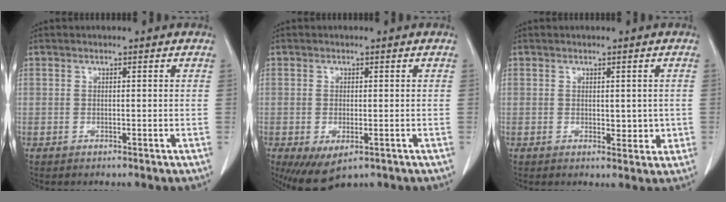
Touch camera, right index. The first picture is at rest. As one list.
[{"total": 6.0, "force": [-3.0, 2.6, 4.5], "torque": [-0.073, -0.017, -0.039]}, {"total": 2.9, "force": [0.0, 1.7, 2.4], "torque": [-0.026, -0.005, 0.007]}]